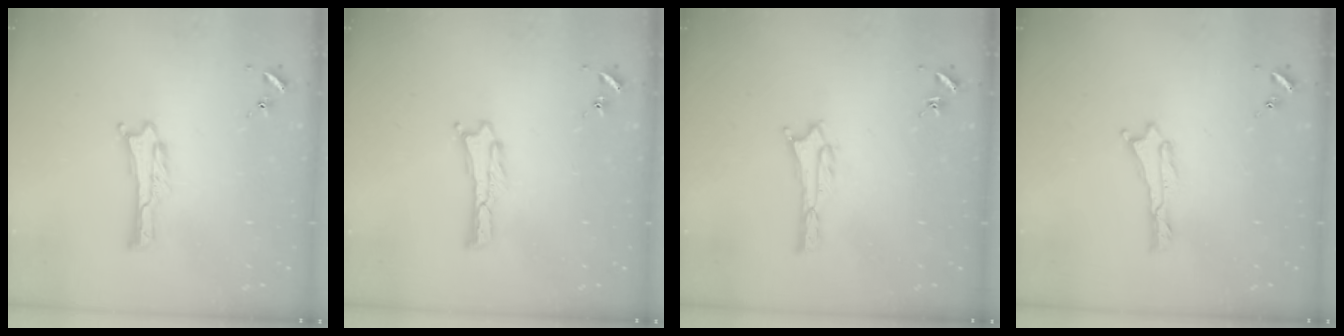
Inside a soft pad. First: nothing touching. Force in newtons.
{"total": 0.0}
{"total": 1.6, "press": 1.6, "slide": 0.2}
{"total": 0.0}